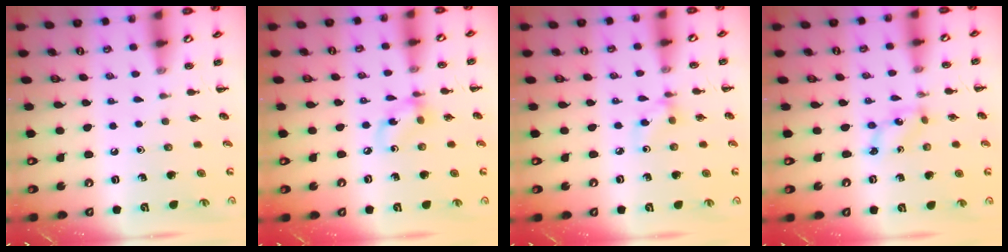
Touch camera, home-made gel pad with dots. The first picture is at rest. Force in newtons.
{"total": 7.4, "press": 7.4, "slide": 0.9}
{"total": 3.0, "press": 2.8, "slide": 1.1}
{"total": 2.1, "press": 2.0, "slide": 0.4}